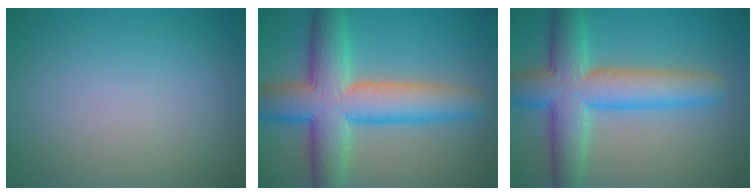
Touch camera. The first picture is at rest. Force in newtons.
{"total": 9.8, "press": 9.8, "slide": 0.3}
{"total": 8.2, "press": 8.2, "slide": 0.3}